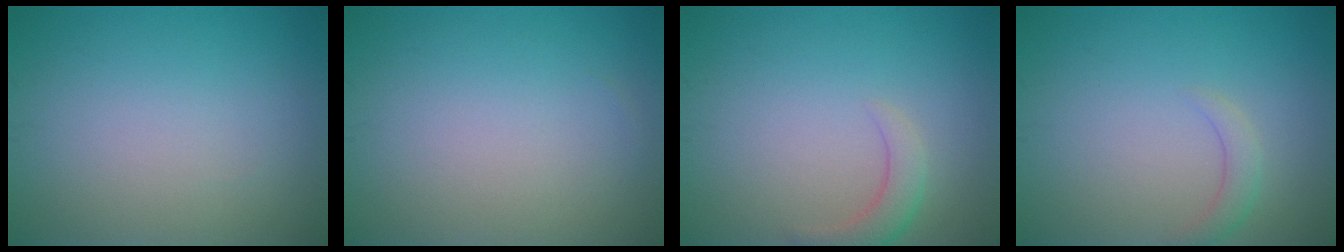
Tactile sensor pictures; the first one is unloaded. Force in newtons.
{"total": 0.0}
{"total": 2.3, "press": 2.3, "slide": 0.3}
{"total": 1.5, "press": 1.5, "slide": 0.2}